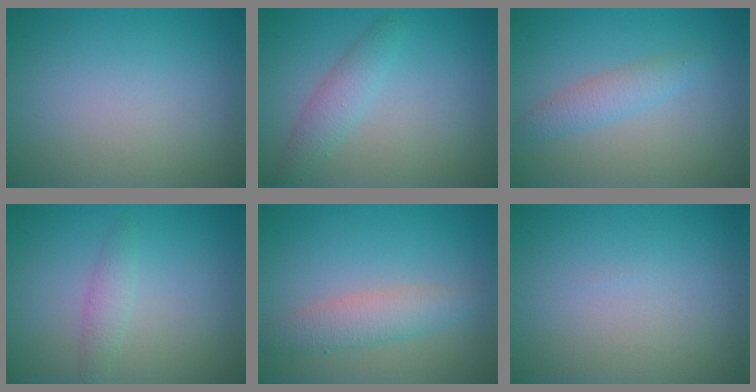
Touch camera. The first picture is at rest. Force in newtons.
{"total": 2.2, "press": 2.2, "slide": 0.1}
{"total": 2.1, "press": 2.1, "slide": 0.0}
{"total": 1.5, "press": 1.5, "slide": 0.1}
{"total": 2.9, "press": 2.9, "slide": 0.1}
{"total": 0.0}